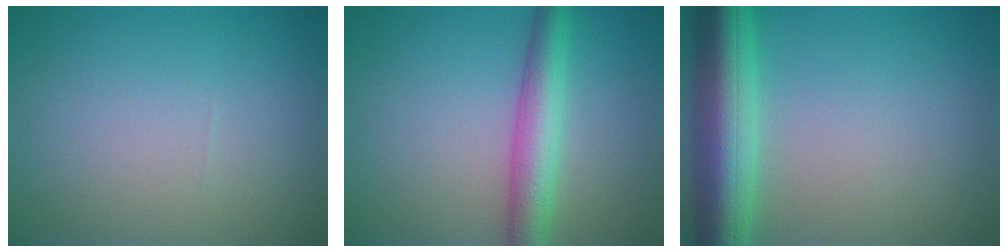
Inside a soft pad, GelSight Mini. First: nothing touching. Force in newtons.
{"total": 4.6, "press": 4.6, "slide": 0.2}
{"total": 7.9, "press": 7.8, "slide": 0.4}